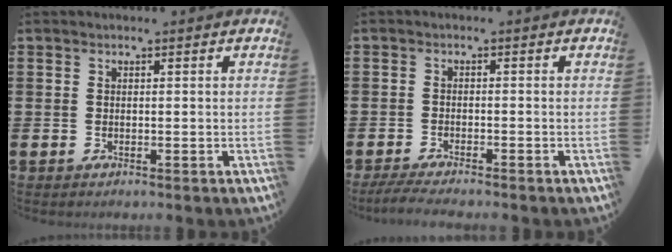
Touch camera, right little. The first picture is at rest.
{"total": 2.0, "force": [-1.7, 0.0, 1.0], "torque": [-0.017, 0.003, -0.032]}